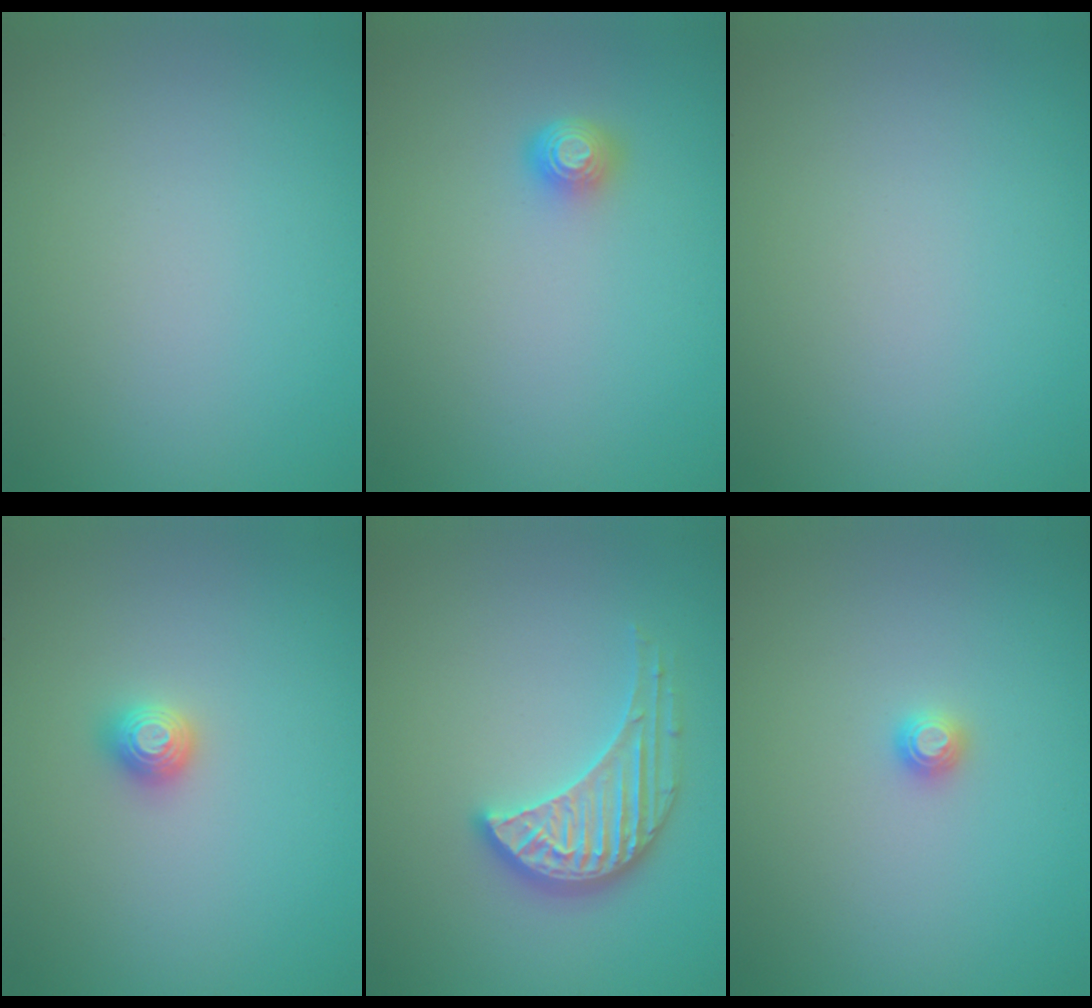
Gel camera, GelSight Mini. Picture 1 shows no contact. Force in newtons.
{"total": 1.7, "press": 1.3, "slide": 1.2}
{"total": 0.0}
{"total": 1.2, "press": 1.1, "slide": 0.3}
{"total": 3.7, "press": 3.3, "slide": 1.7}
{"total": 1.0, "press": 1.0, "slide": 0.1}